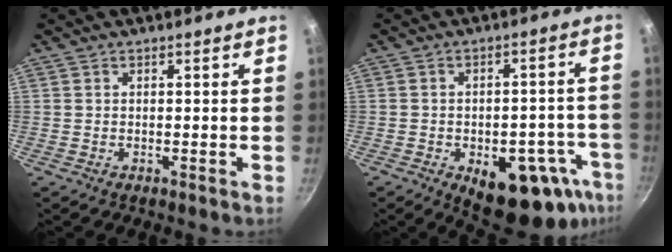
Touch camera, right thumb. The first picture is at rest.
{"total": 17.8, "force": [-8.2, 9.3, 12.8], "torque": [-0.096, 0.022, -0.099]}